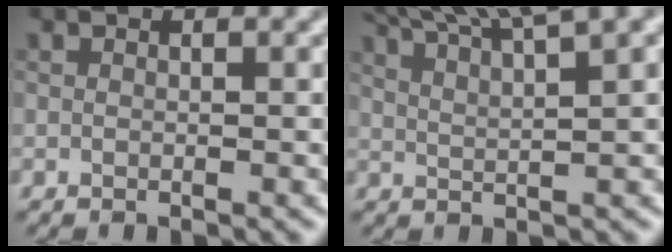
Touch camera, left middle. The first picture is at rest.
{"total": 9.0, "force": [6.9, 1.6, 5.5], "torque": [-0.073, 0.032, 0.073]}